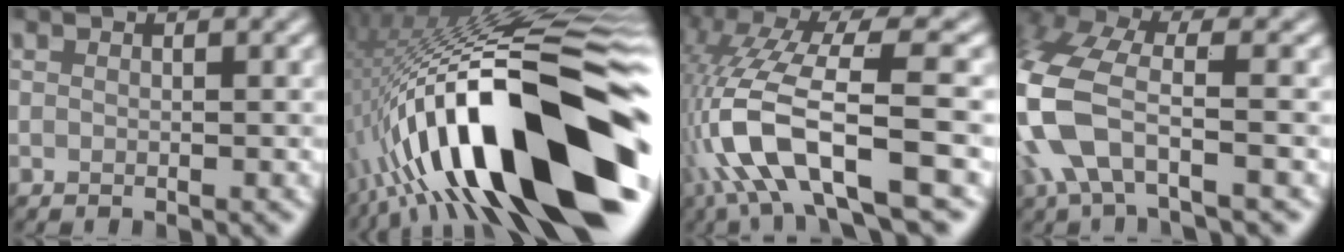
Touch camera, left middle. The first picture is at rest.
{"total": 20.1, "force": [-6.0, 6.6, 18.0], "torque": [-0.291, 0.029, -0.105]}
{"total": 11.6, "force": [-4.2, 3.0, 10.4], "torque": [-0.205, 0.018, -0.072]}
{"total": 8.7, "force": [-1.9, 4.3, 7.3], "torque": [-0.177, 0.002, -0.049]}